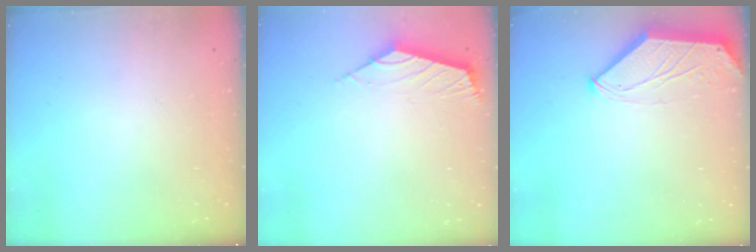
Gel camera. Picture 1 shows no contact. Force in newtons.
{"total": 2.7, "press": 2.6, "slide": 0.6}
{"total": 0.0}